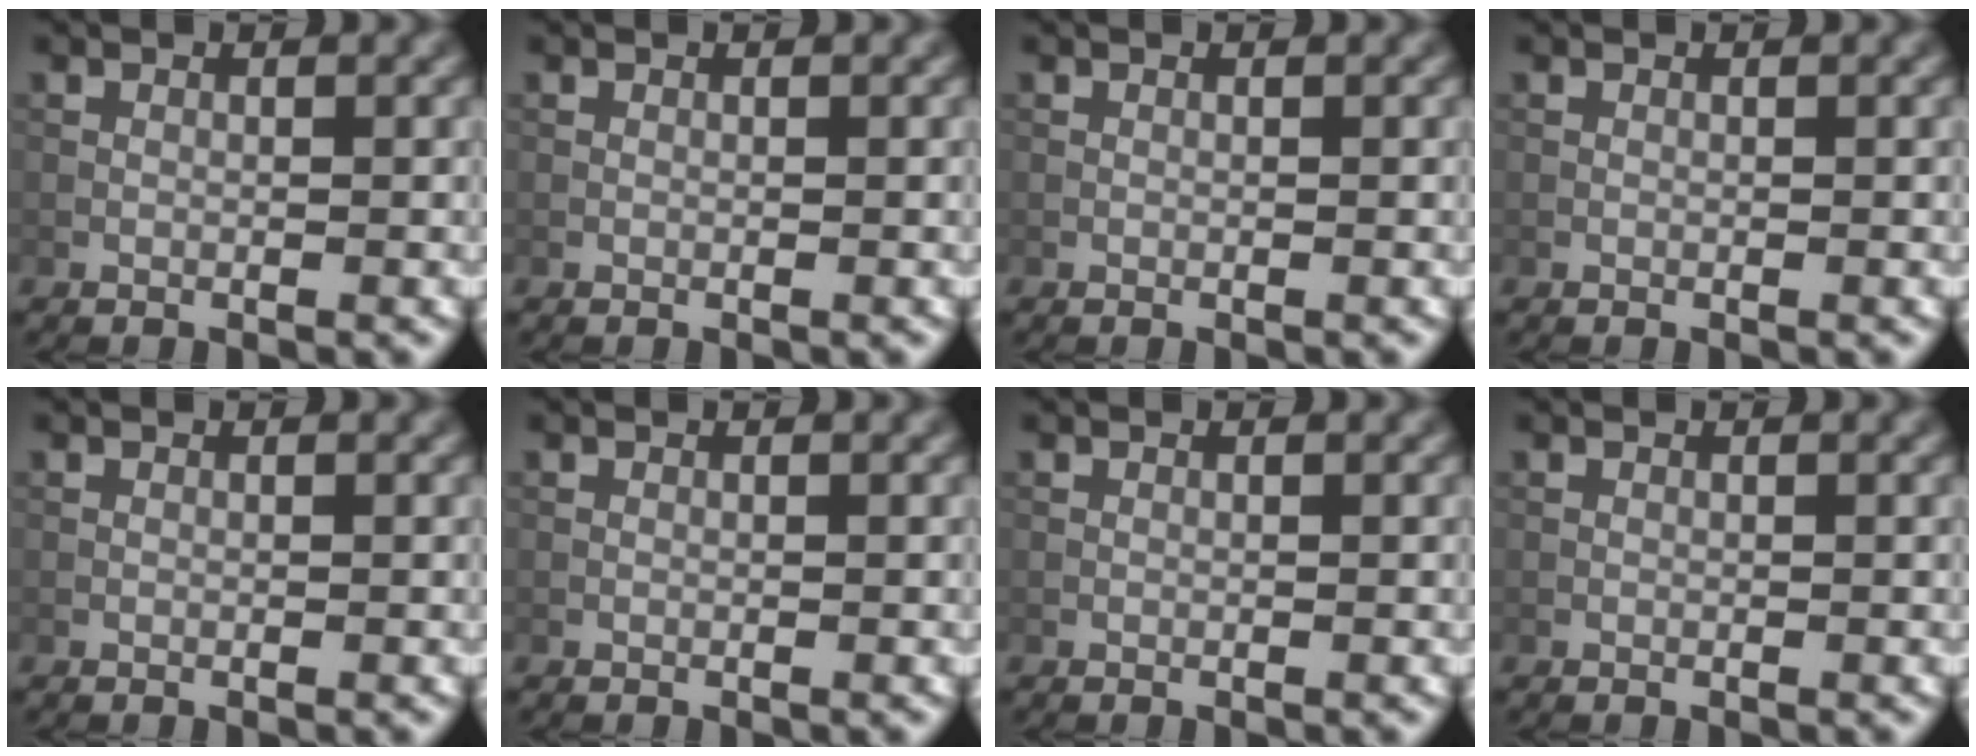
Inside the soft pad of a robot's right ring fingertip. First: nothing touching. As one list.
[{"total": 0.0}, {"total": 0.0}, {"total": 0.0}, {"total": 0.0}, {"total": 0.0}, {"total": 0.0}, {"total": 0.0}]